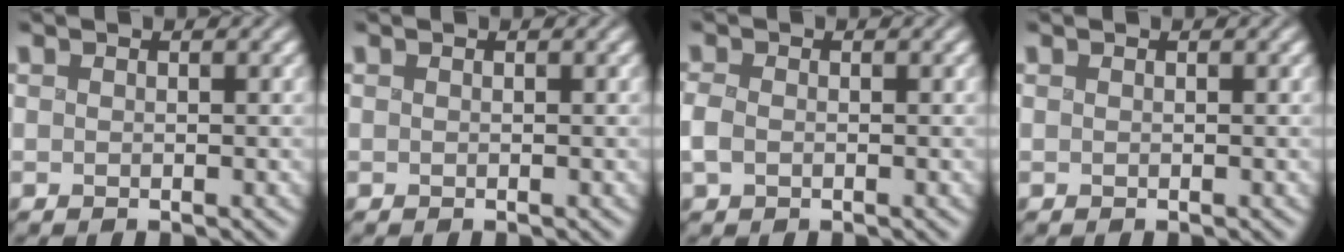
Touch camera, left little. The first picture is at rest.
{"total": 0.0}
{"total": 1.5, "force": [-0.4, 1.0, 1.0], "torque": [-0.026, 0.000, -0.012]}
{"total": 0.0}